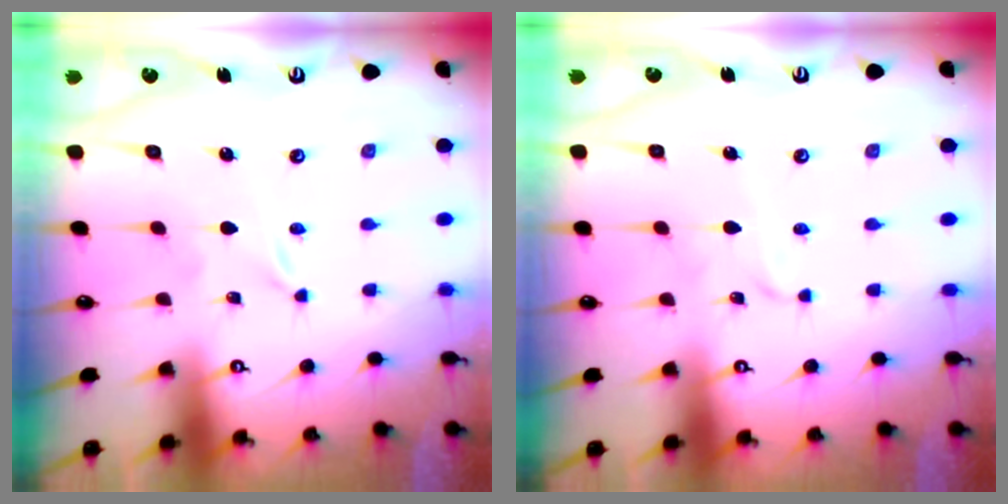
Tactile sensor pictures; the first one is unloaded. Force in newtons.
{"total": 2.3, "press": 2.3, "slide": 0.2}